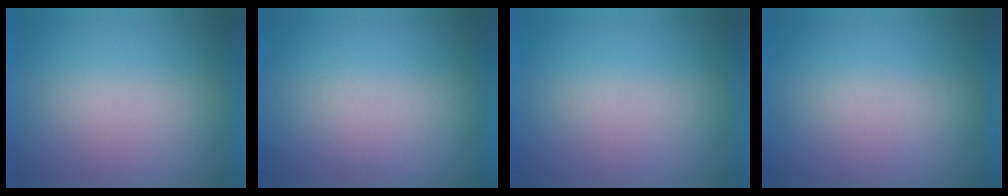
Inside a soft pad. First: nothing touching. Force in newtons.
{"total": 2.7}
{"total": 0.0}
{"total": 2.4}